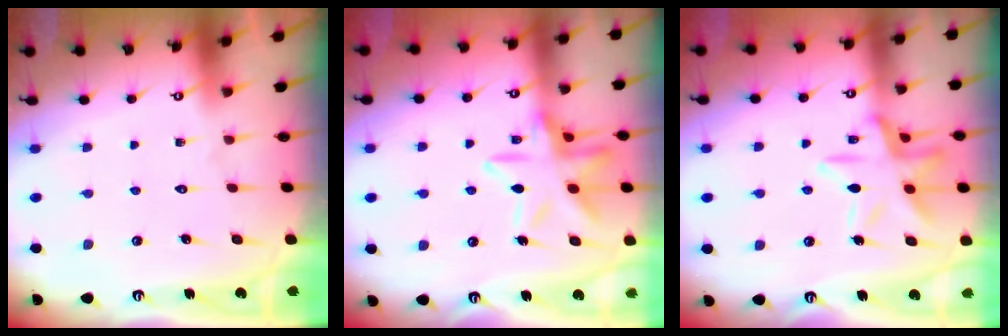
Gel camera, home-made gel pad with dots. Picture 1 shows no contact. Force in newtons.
{"total": 15.9, "press": 15.8, "slide": 1.0}
{"total": 14.0, "press": 14.0, "slide": 1.2}